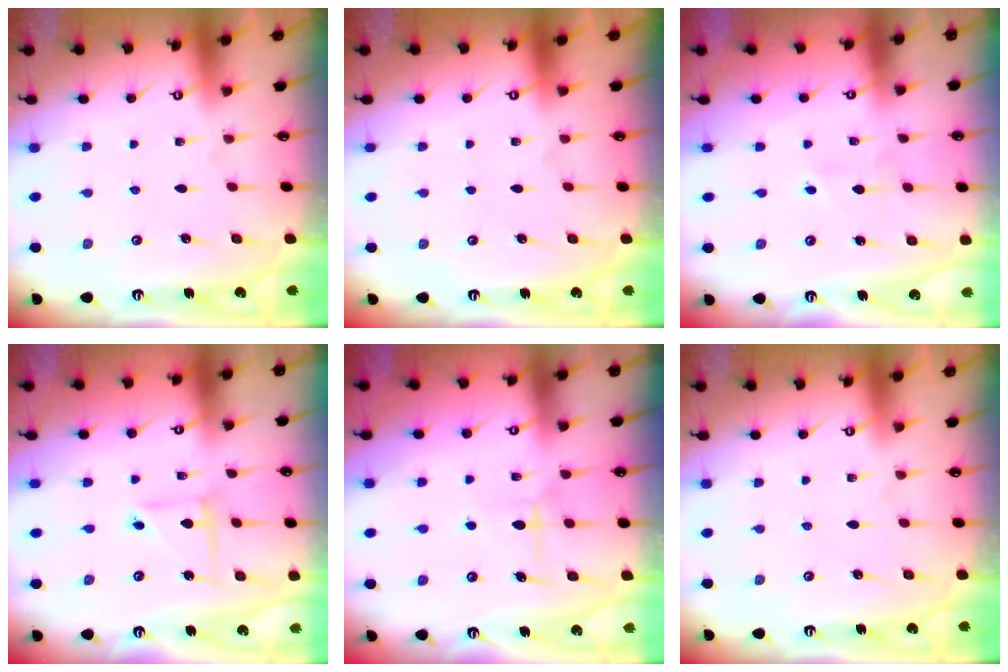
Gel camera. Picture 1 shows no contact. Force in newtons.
{"total": 0.0}
{"total": 1.7, "press": 1.7, "slide": 0.2}
{"total": 4.1, "press": 4.1, "slide": 0.4}
{"total": 6.7, "press": 6.7, "slide": 0.4}
{"total": 0.0}